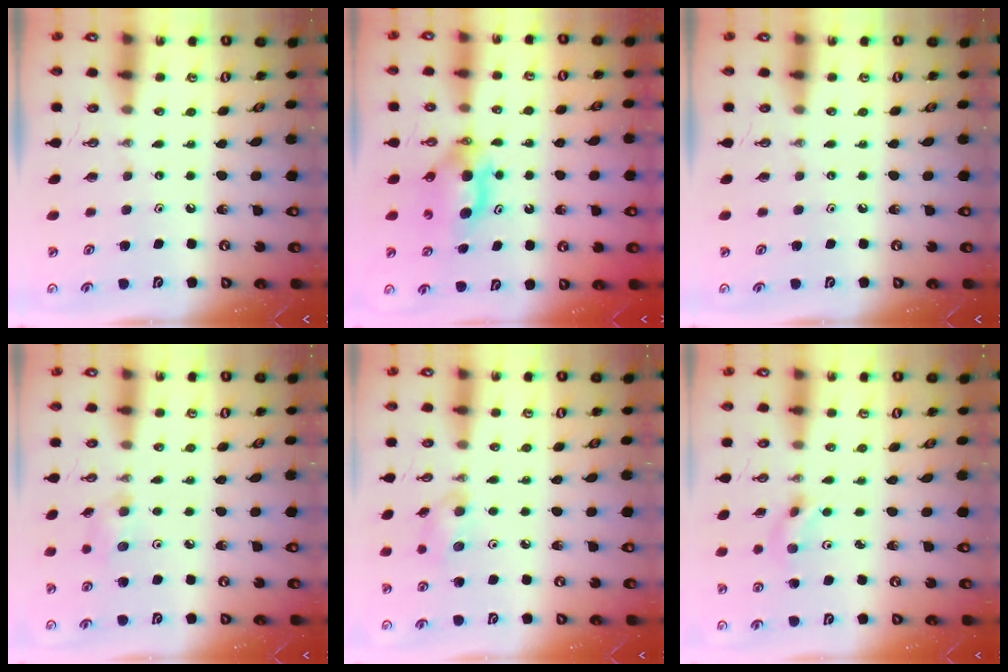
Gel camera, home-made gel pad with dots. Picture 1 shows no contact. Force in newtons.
{"total": 5.8, "press": 5.6, "slide": 1.4}
{"total": 0.0}
{"total": 6.4, "press": 5.7, "slide": 2.9}
{"total": 7.8, "press": 7.4, "slide": 2.5}
{"total": 2.6, "press": 2.4, "slide": 0.9}